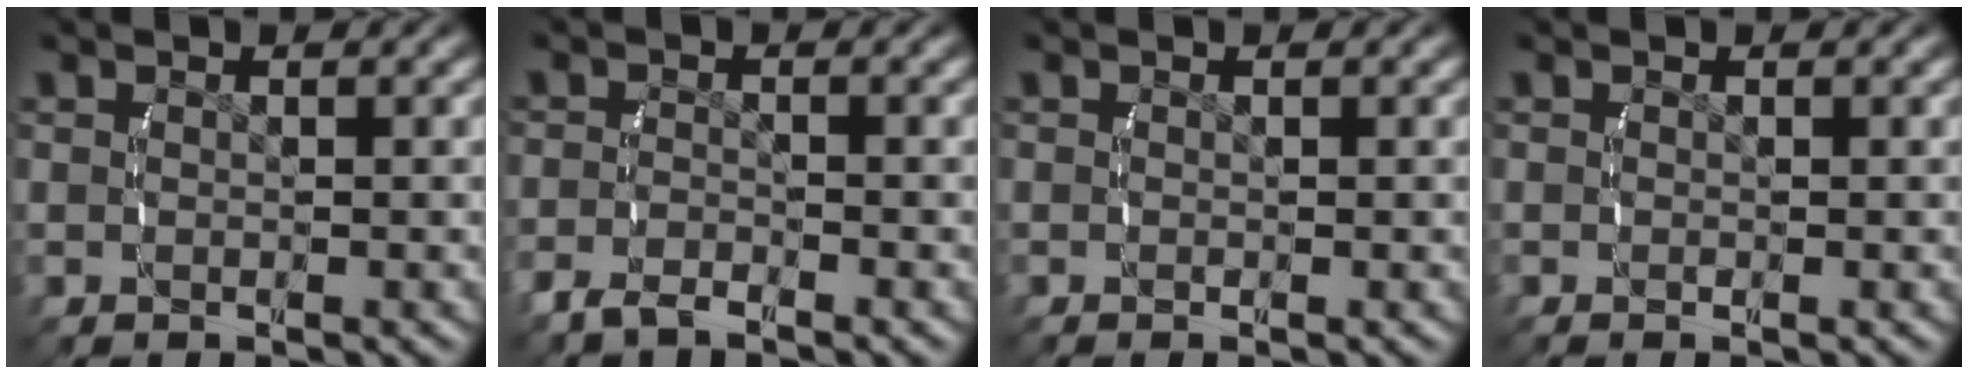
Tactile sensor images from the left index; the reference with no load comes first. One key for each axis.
{"total": 2.0, "fx": -1.9, "fy": 0.3, "fz": 0.5, "tx": -0.011, "ty": -0.002, "tz": -0.037}
{"total": 0.0}
{"total": 0.0}